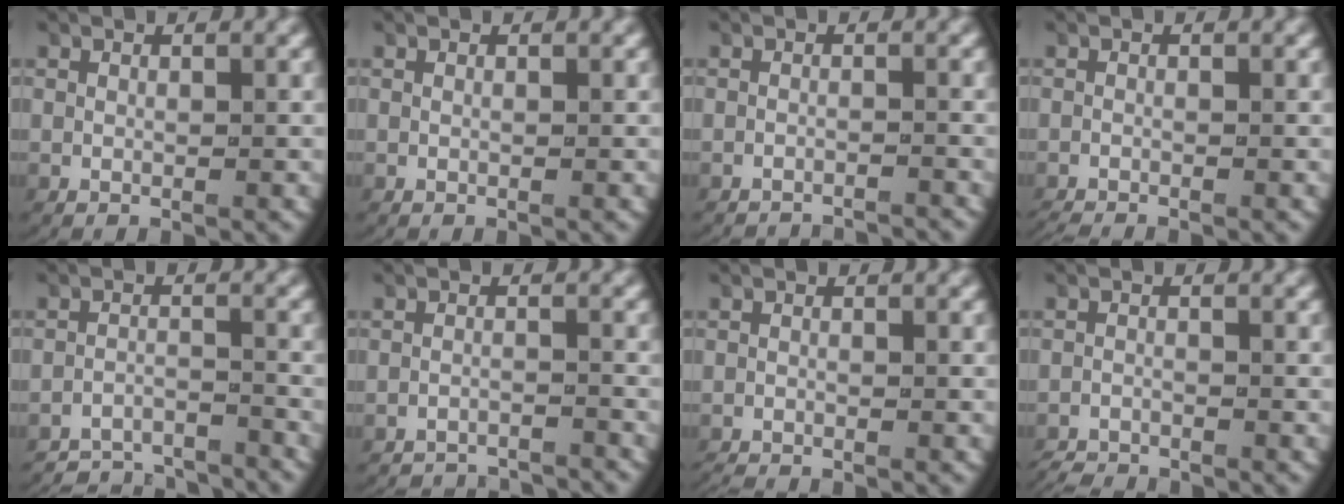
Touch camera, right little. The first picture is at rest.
{"total": 0.0}
{"total": 3.9, "force": [-3.9, 0.3, 0.3], "torque": [-0.004, -0.013, -0.059]}
{"total": 1.8, "force": [-1.8, 0.3, 0.3], "torque": [-0.009, -0.010, -0.026]}
{"total": 5.8, "force": [-5.6, 1.3, 0.6], "torque": [0.001, -0.015, -0.094]}
{"total": 4.8, "force": [-4.7, 0.6, 0.3], "torque": [-0.001, -0.015, -0.076]}
{"total": 1.3, "force": [-1.2, 0.1, 0.1], "torque": [-0.009, -0.010, -0.019]}
{"total": 2.5, "force": [-2.5, 0.4, -0.1], "torque": [-0.005, -0.013, -0.042]}